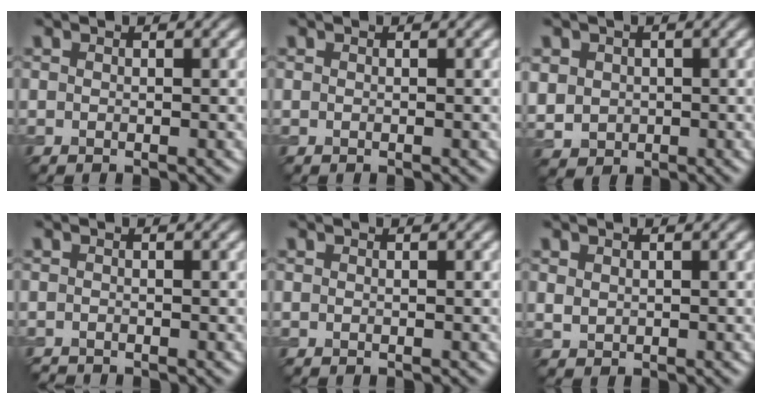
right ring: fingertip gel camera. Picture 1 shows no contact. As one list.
[{"total": 0.0}, {"total": 3.5, "force": [0.5, 3.3, 1.1], "torque": [-0.037, 0.000, 0.016]}, {"total": 0.7, "force": [-0.7, 0.0, 0.0], "torque": [0.002, -0.004, -0.015]}, {"total": 0.0}, {"total": 0.9, "force": [0.4, 0.7, 0.4], "torque": [-0.011, -0.003, 0.013]}]